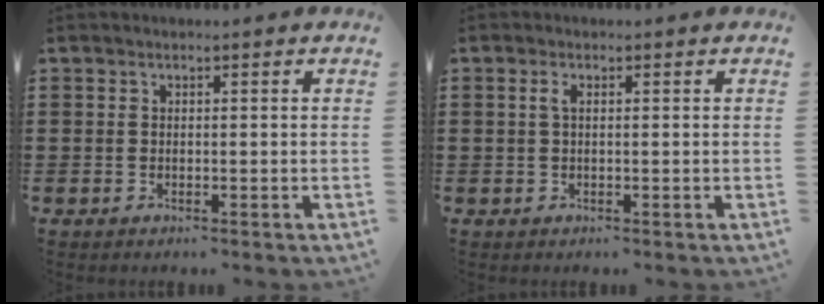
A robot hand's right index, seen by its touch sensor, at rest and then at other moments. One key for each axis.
{"total": 1.2, "fx": 0.2, "fy": 0.4, "fz": 1.1, "tx": -0.023, "ty": 0.004, "tz": 0.002}